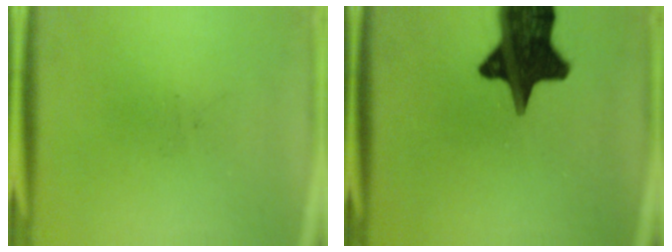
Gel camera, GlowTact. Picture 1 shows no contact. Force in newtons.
{"total": 18.9}